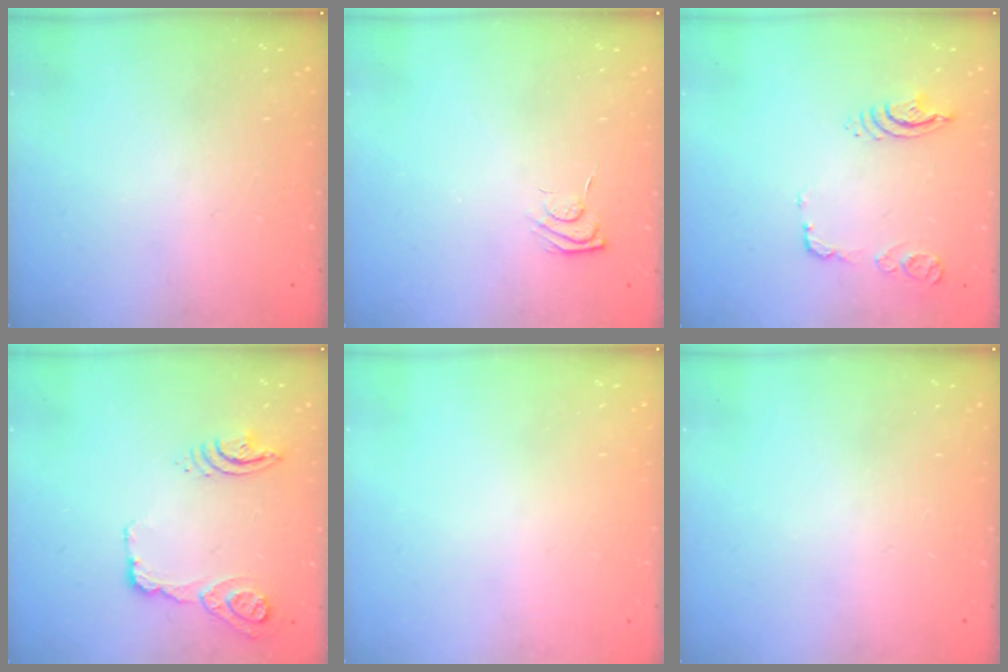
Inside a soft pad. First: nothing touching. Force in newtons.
{"total": 4.9, "press": 4.7, "slide": 1.1}
{"total": 10.8, "press": 10.7, "slide": 1.4}
{"total": 21.3, "press": 16.2, "slide": 13.8}
{"total": 0.0}
{"total": 0.0}